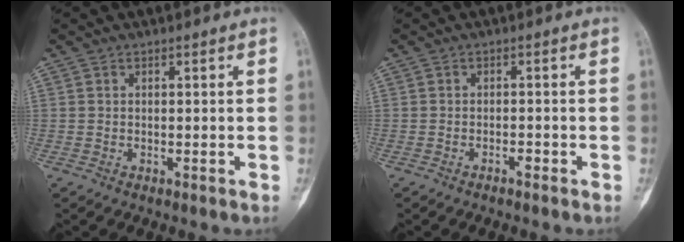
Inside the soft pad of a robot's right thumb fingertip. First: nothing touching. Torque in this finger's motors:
{"motor_torque": [-0.70, 0.03, -0.01, 0.12, -0.05]}